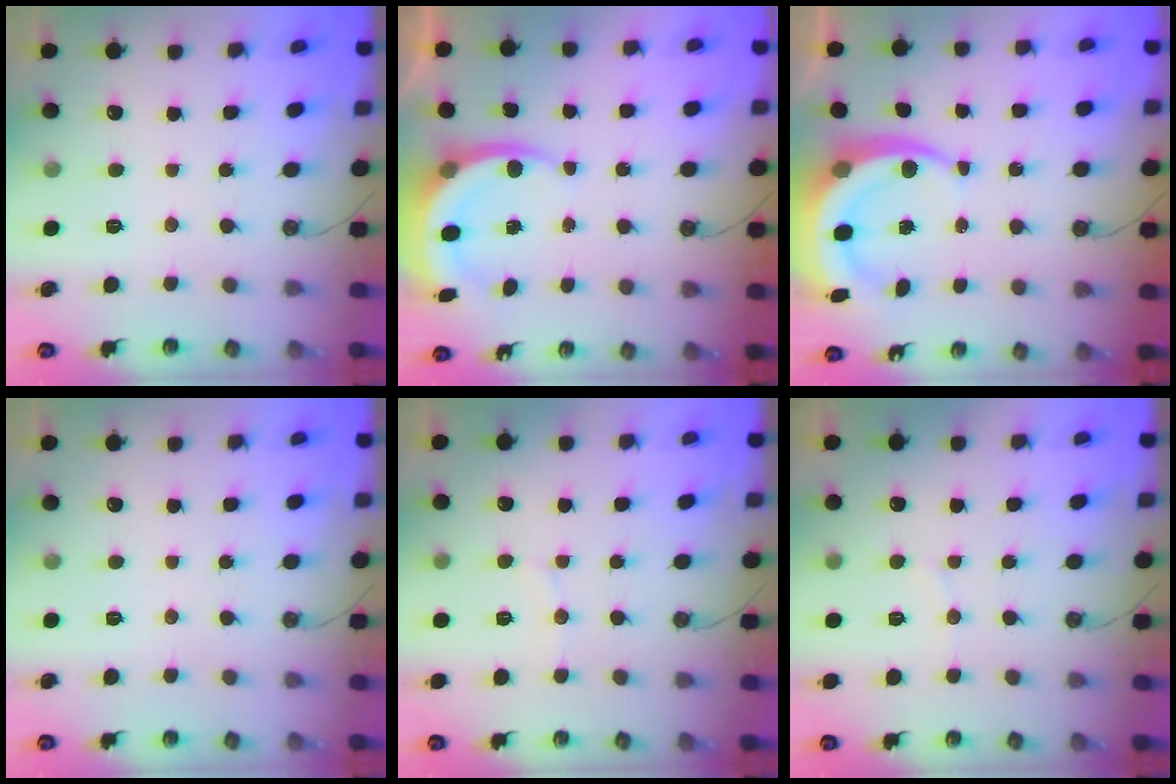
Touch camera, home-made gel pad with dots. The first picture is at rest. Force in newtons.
{"total": 6.4, "press": 6.3, "slide": 1.1}
{"total": 10.1, "press": 10.0, "slide": 1.4}
{"total": 0.0}
{"total": 2.9, "press": 2.9, "slide": 0.3}
{"total": 2.2, "press": 2.0, "slide": 0.9}